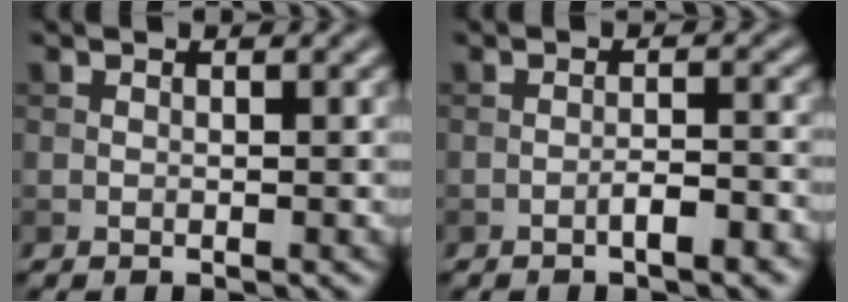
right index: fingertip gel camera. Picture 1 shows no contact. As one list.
[{"total": 2.6, "force": [-1.4, 0.5, 2.2], "torque": [-0.035, 0.008, -0.024]}]